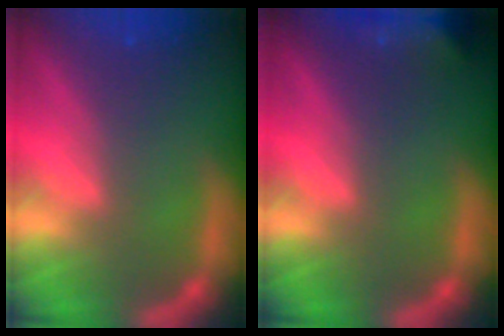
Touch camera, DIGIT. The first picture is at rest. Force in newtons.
{"total": 7.4}